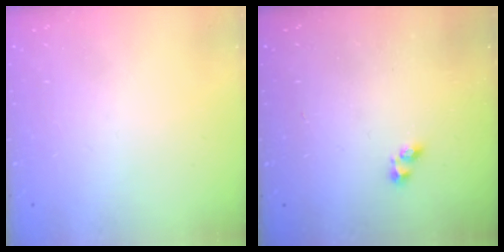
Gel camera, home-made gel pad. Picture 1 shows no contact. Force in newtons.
{"total": 0.9, "press": 0.4, "slide": 0.8}